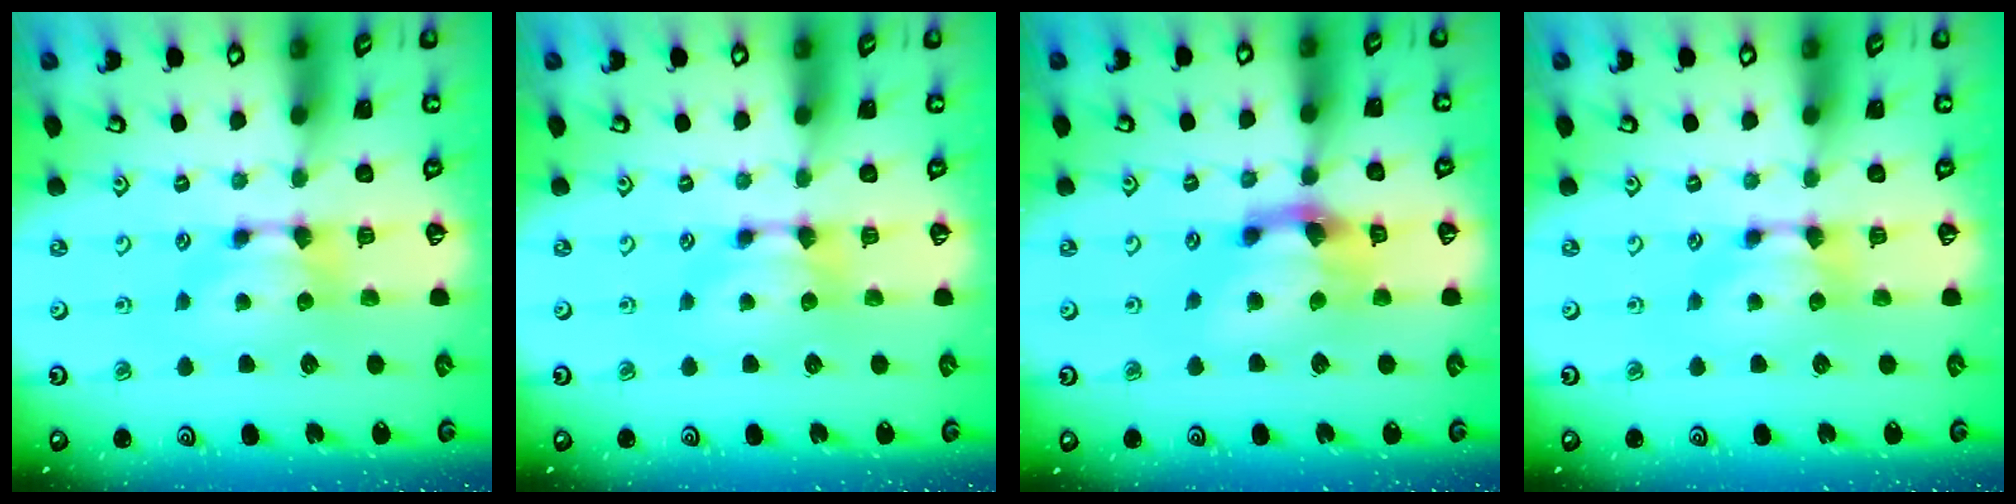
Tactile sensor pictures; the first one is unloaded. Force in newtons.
{"total": 0.0}
{"total": 5.1, "press": 4.4, "slide": 2.4}
{"total": 0.0}